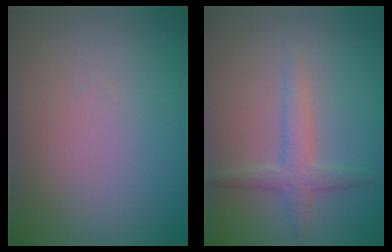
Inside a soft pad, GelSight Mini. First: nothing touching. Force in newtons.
{"total": 2.4, "press": 2.4, "slide": 0.2}